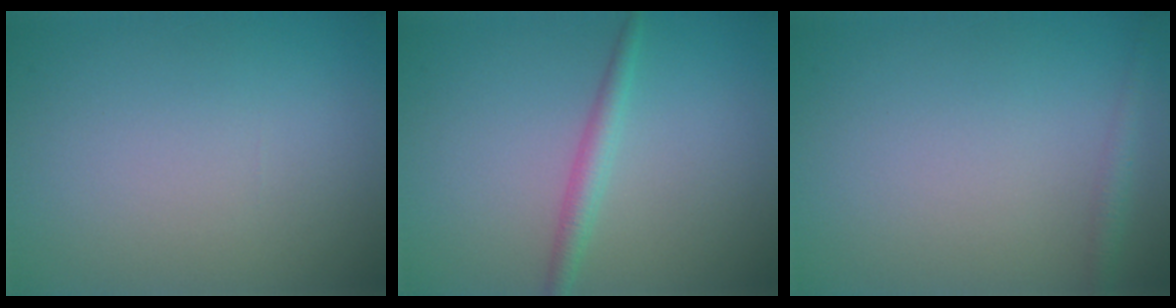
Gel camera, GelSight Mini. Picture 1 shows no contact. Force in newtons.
{"total": 1.9, "press": 1.9, "slide": 0.0}
{"total": 1.1, "press": 1.1, "slide": 0.1}